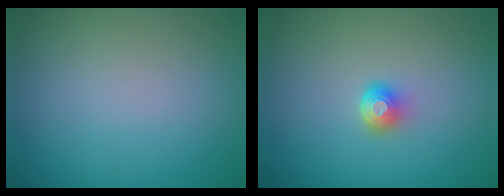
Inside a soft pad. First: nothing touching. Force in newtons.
{"total": 2.0, "press": 1.3, "slide": 1.5}